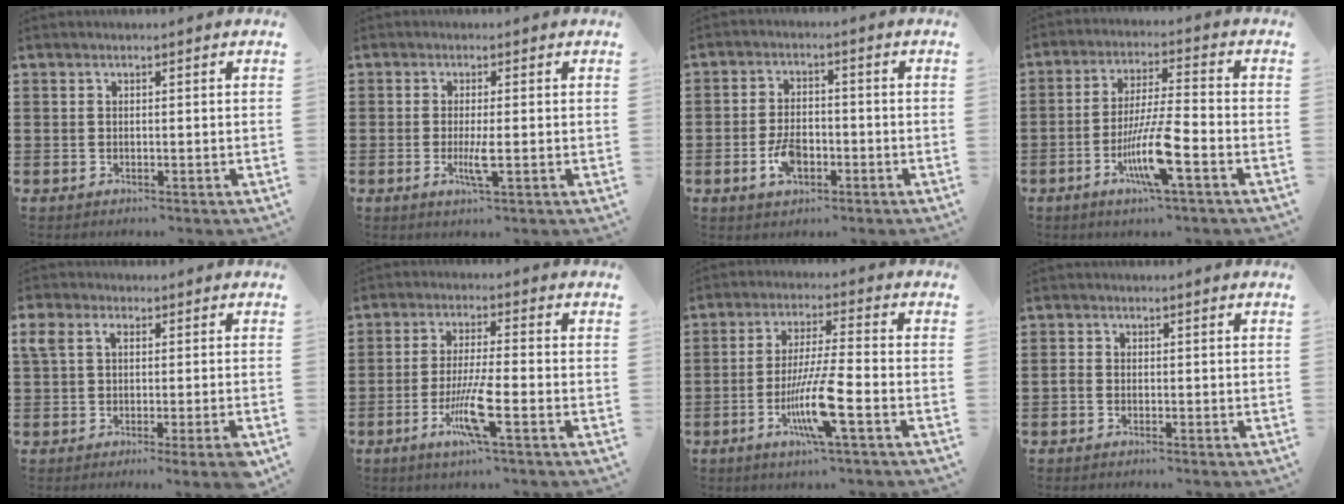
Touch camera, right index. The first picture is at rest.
{"total": 3.5, "force": [-0.9, 0.2, 3.3], "torque": [-0.065, -0.010, -0.019]}
{"total": 5.2, "force": [-2.1, 2.9, 3.8], "torque": [-0.083, 0.002, -0.042]}
{"total": 9.6, "force": [-4.1, 1.1, 8.6], "torque": [-0.171, -0.010, -0.078]}
{"total": 4.0, "force": [-0.2, 1.2, 3.8], "torque": [-0.076, -0.001, -0.005]}
{"total": 7.8, "force": [-3.3, 0.7, 7.1], "torque": [-0.139, -0.015, -0.062]}
{"total": 10.0, "force": [-3.9, 0.7, 9.2], "torque": [-0.182, -0.014, -0.075]}
{"total": 0.9, "force": [-0.7, 0.4, 0.4], "torque": [-0.009, -0.002, -0.012]}